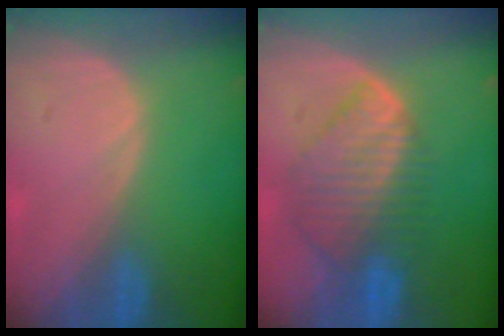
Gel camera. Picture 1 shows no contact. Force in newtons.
{"total": 8.4, "press": 7.5, "slide": 3.8}